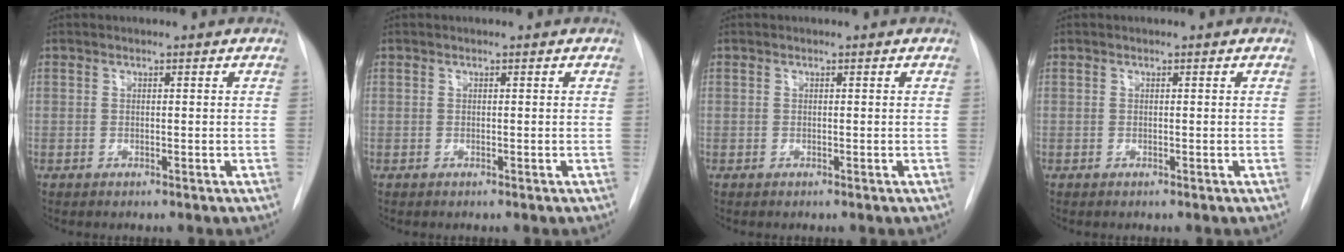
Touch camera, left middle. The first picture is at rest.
{"total": 0.0}
{"total": 0.0}
{"total": 0.0}